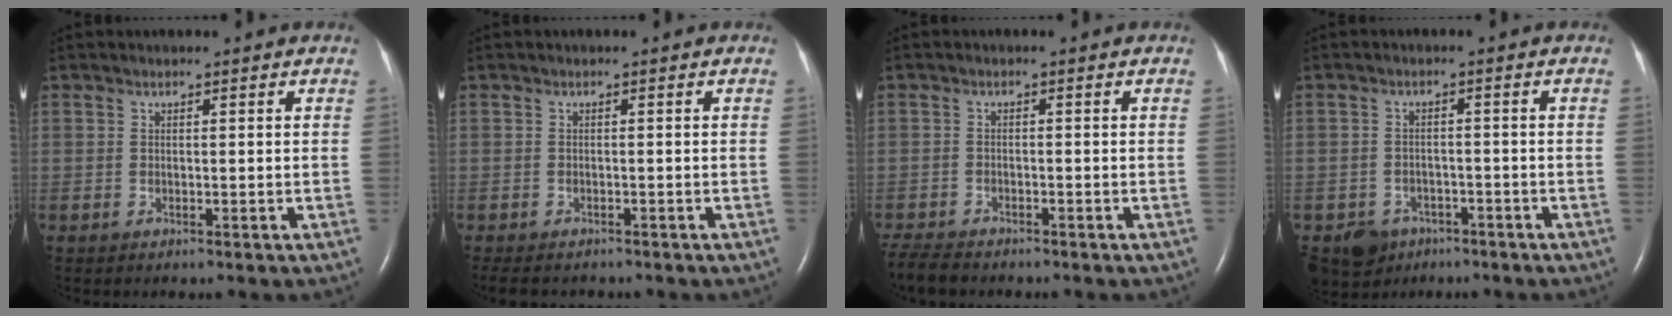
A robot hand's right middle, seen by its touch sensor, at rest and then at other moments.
{"total": 5.8, "force": [-4.9, 2.0, 2.3], "torque": [-0.034, -0.007, -0.065]}
{"total": 4.6, "force": [-4.2, 1.1, 1.5], "torque": [-0.031, -0.015, -0.074]}
{"total": 5.0, "force": [-3.3, 3.8, 0.5], "torque": [-0.009, 0.005, -0.047]}